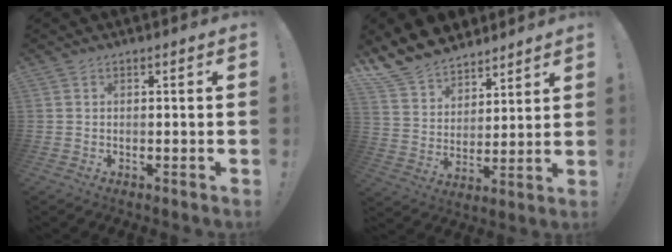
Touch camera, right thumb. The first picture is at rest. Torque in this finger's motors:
{"motor_torque": [-0.47, 0.92, 0.17, 0.14, 0.01]}